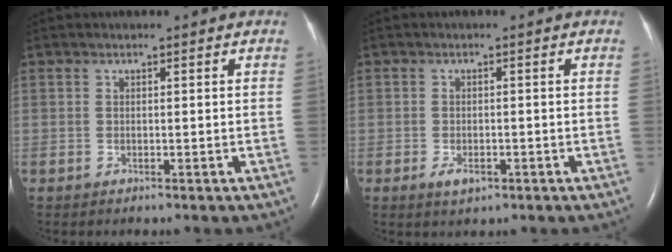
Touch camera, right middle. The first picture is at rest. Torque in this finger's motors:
{"motor_torque": [0.40, -0.09, -0.05, -0.02]}